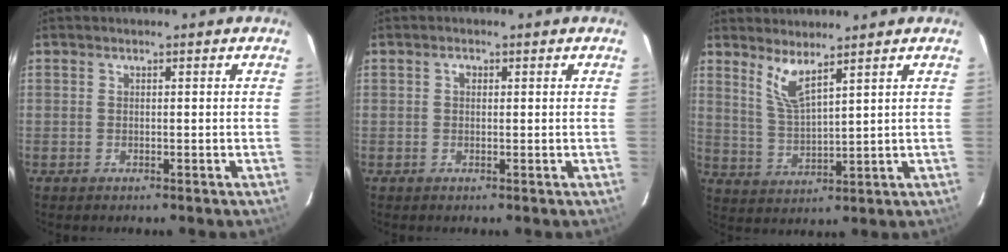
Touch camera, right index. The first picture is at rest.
{"total": 1.0, "force": [0.2, 0.8, 0.5], "torque": [-0.008, 0.006, 0.002]}
{"total": 5.7, "force": [4.2, 0.8, 3.8], "torque": [-0.079, -0.010, 0.091]}